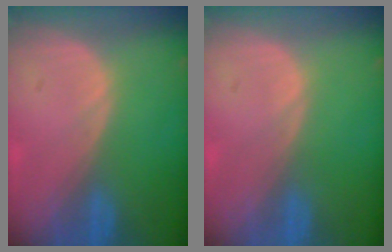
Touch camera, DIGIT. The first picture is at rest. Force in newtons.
{"total": 0.0}